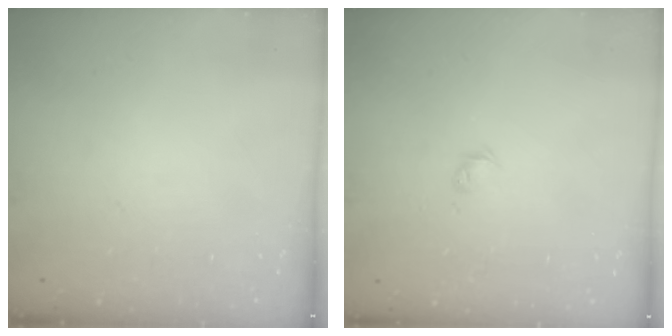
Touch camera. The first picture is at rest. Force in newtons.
{"total": 2.6, "press": 2.5, "slide": 0.6}